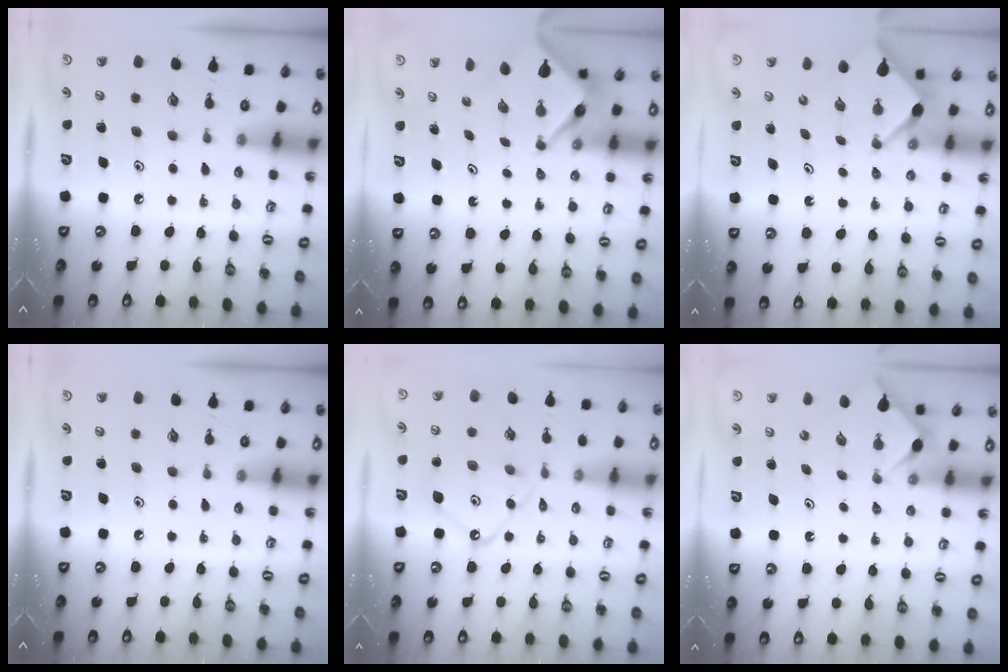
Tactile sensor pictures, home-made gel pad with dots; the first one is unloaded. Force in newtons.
{"total": 3.9, "press": 3.9, "slide": 0.2}
{"total": 2.6, "press": 2.5, "slide": 0.3}
{"total": 0.0}
{"total": 9.7, "press": 9.7, "slide": 0.9}
{"total": 3.2, "press": 3.2, "slide": 0.5}